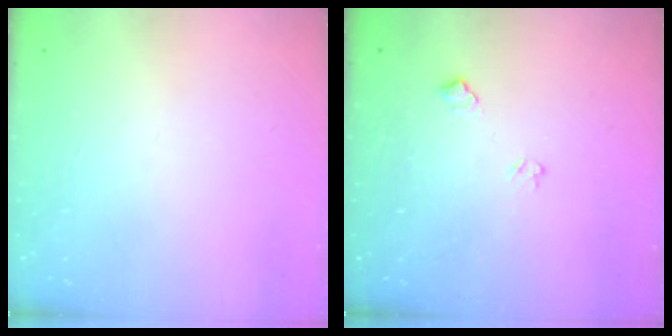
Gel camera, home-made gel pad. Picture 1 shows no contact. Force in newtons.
{"total": 6.2, "press": 6.1, "slide": 0.8}